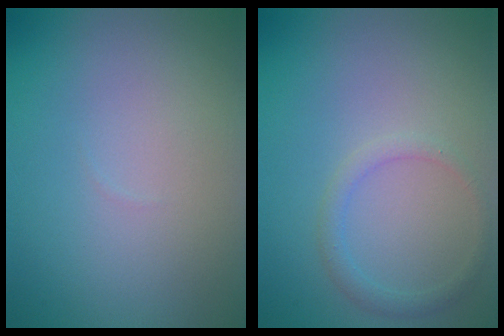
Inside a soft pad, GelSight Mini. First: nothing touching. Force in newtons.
{"total": 1.5, "press": 1.5, "slide": 0.1}